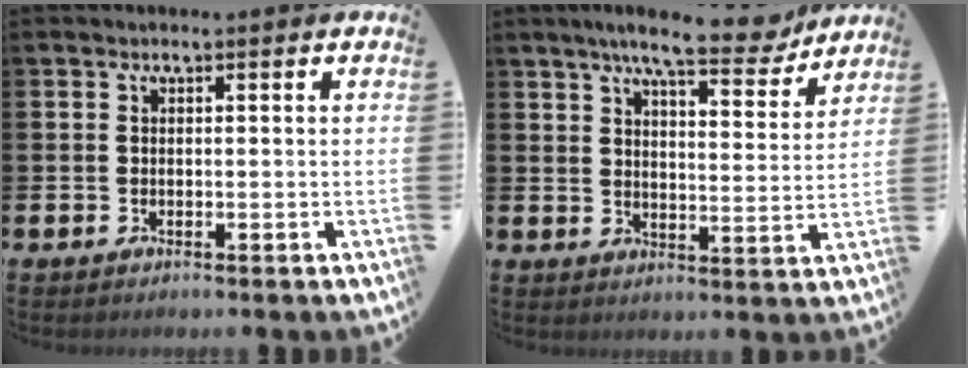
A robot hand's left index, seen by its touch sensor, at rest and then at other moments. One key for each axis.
{"total": 9.1, "fx": 8.0, "fy": 1.5, "fz": 4.1, "tx": -0.070, "ty": -0.040, "tz": 0.136}